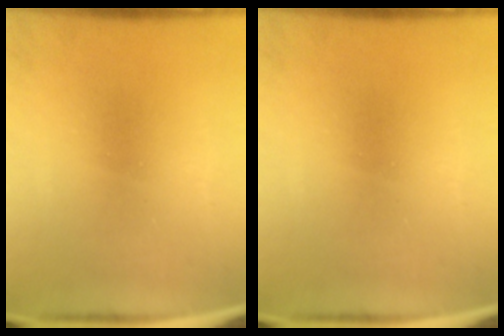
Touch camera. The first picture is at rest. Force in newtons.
{"total": 0.0}